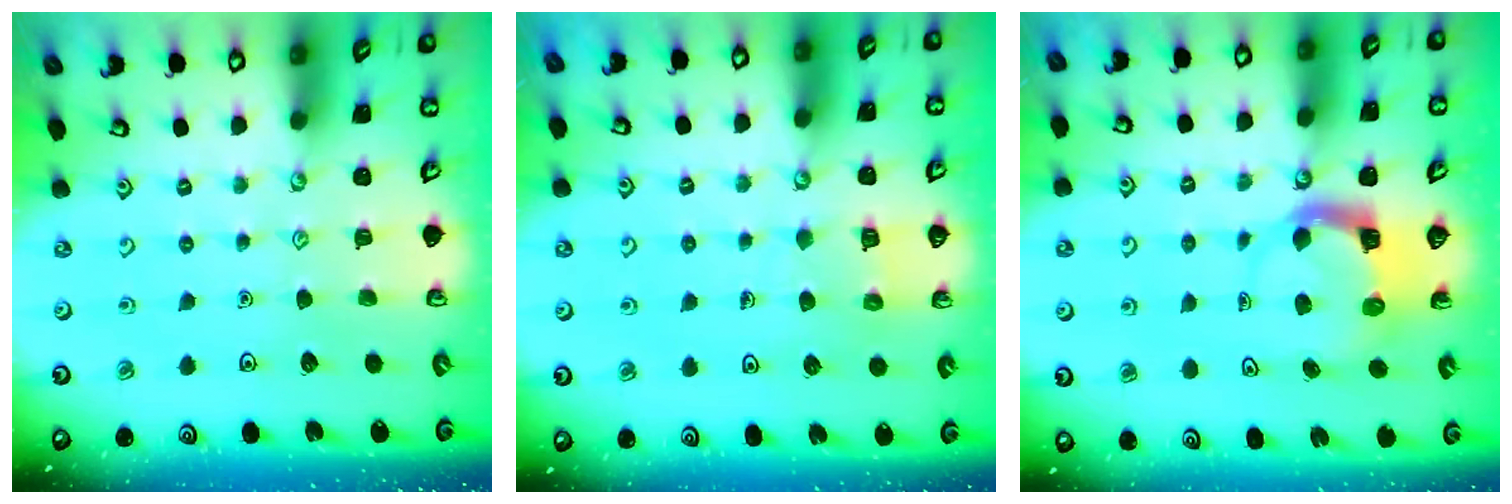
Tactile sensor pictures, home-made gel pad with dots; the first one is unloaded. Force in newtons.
{"total": 5.9, "press": 5.9, "slide": 0.3}
{"total": 4.0, "press": 4.0, "slide": 0.3}